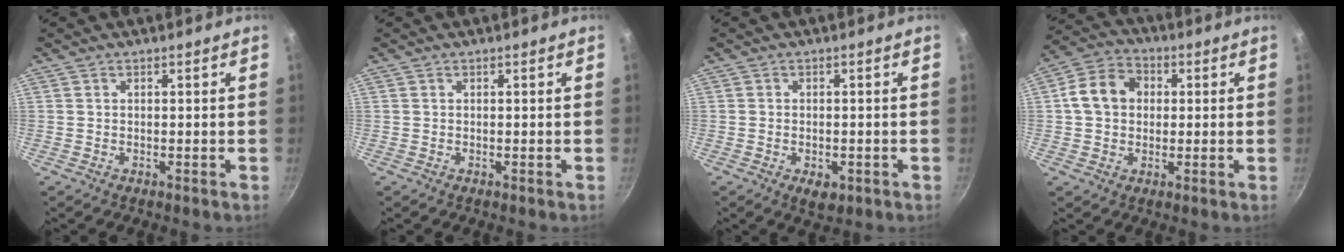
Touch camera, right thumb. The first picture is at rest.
{"total": 0.0}
{"total": 3.3, "force": [-1.4, 1.9, 2.3], "torque": [-0.033, 0.004, -0.013]}
{"total": 9.6, "force": [1.0, 7.8, 5.6], "torque": [-0.087, 0.021, 0.008]}